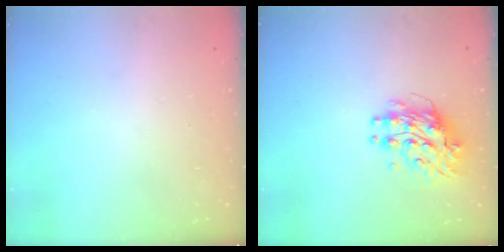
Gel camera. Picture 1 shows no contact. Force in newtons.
{"total": 9.4, "press": 9.3, "slide": 0.9}